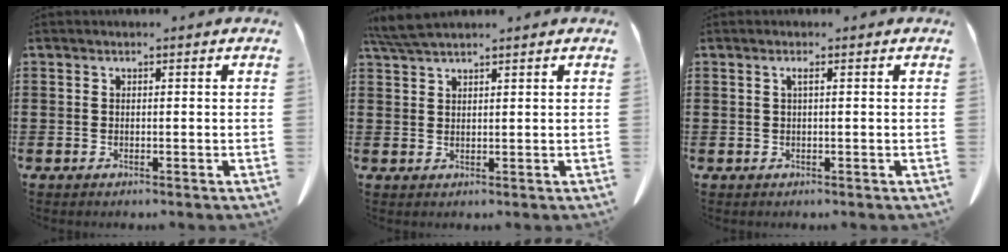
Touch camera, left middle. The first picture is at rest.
{"total": 3.8, "force": [3.1, 0.5, 2.1], "torque": [-0.049, -0.003, 0.061]}
{"total": 1.1, "force": [0.2, 0.0, 1.0], "torque": [-0.020, -0.001, 0.005]}